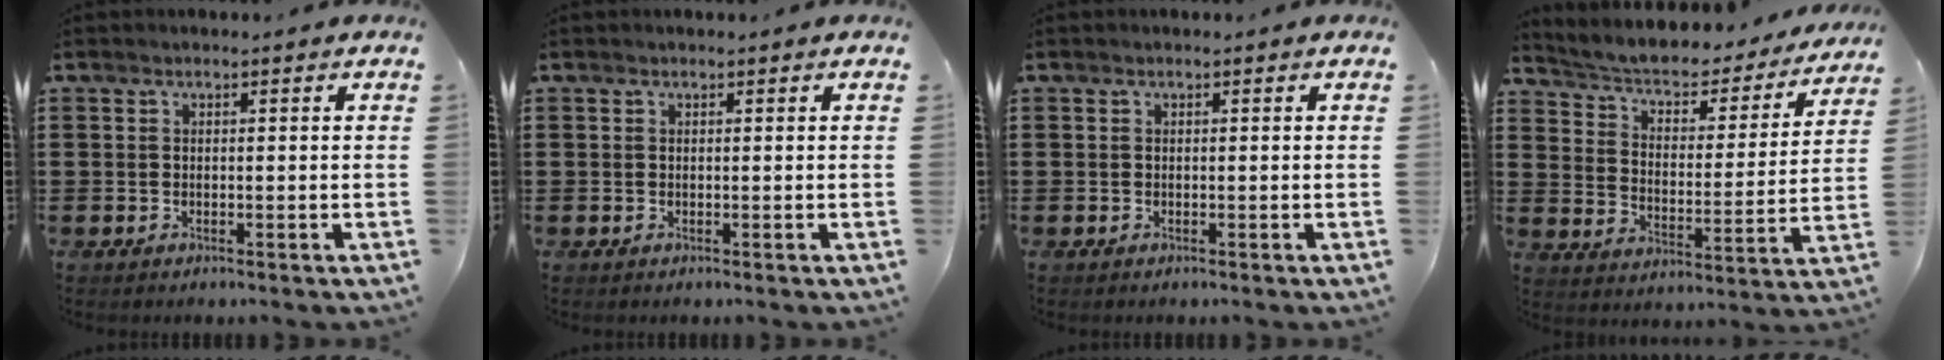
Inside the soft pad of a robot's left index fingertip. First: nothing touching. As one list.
[{"total": 0.0}, {"total": 0.0}, {"total": 3.6, "force": [2.8, 1.5, 1.6], "torque": [-0.049, -0.025, 0.036]}]